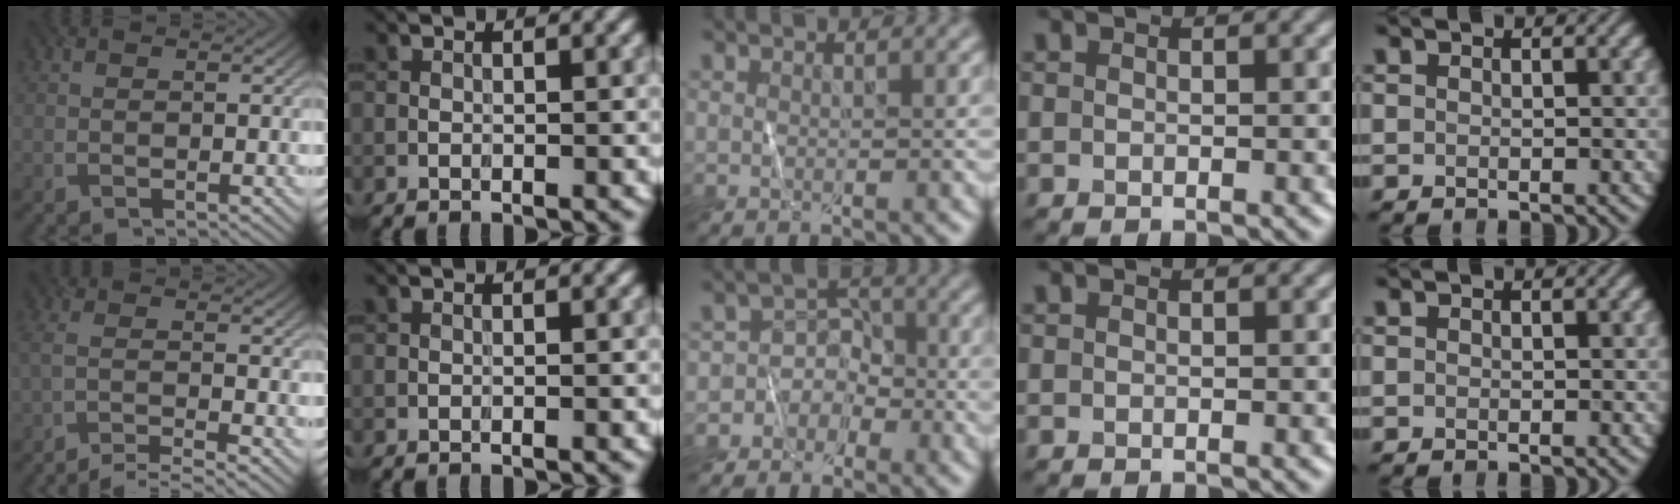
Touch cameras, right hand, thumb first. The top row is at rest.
{"thumb": {"total": 4.8, "force": [-3.9, 0.8, 2.8], "torque": [-0.041, -0.002, -0.080]}, "middle": {"total": 2.8, "force": [-2.0, 2.0, -0.2], "torque": [0.038, 0.015, -0.049]}}